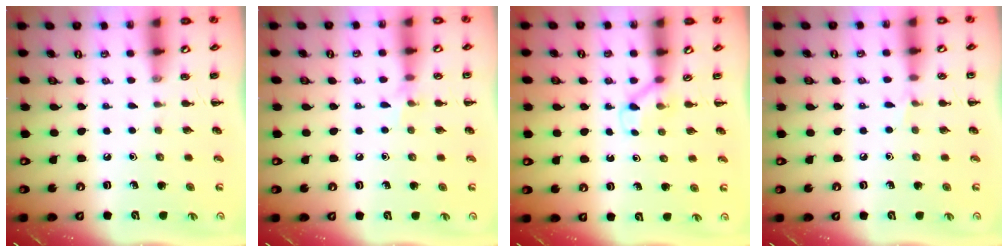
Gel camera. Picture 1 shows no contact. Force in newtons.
{"total": 5.7, "press": 5.4, "slide": 1.5}
{"total": 3.0, "press": 2.8, "slide": 1.1}
{"total": 3.9, "press": 3.7, "slide": 1.3}